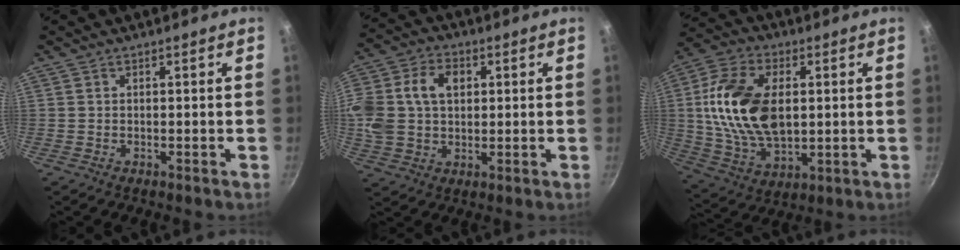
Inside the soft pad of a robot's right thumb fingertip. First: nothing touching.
{"total": 18.2, "force": [3.6, 13.7, 11.5], "torque": [-0.253, 0.033, 0.060]}
{"total": 19.4, "force": [2.3, 11.9, 15.2], "torque": [-0.272, -0.003, 0.043]}